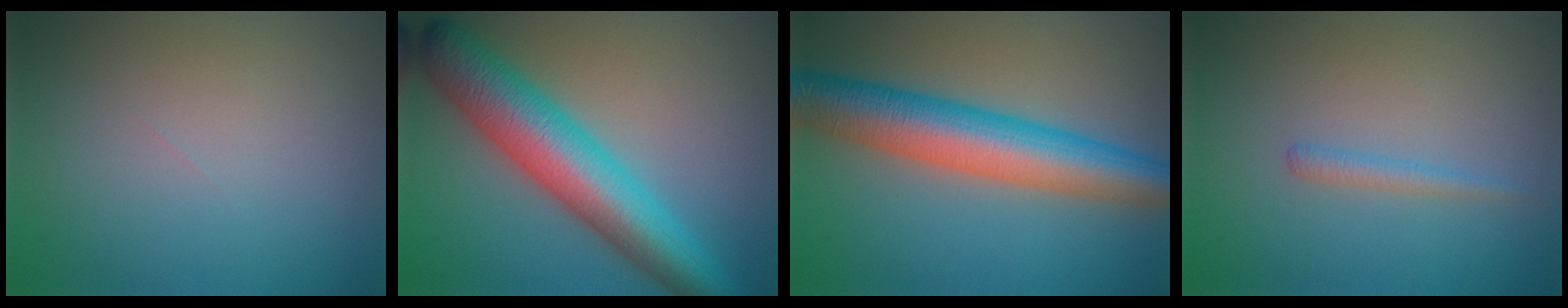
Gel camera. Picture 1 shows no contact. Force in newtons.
{"total": 9.6, "press": 9.6, "slide": 0.1}
{"total": 8.6, "press": 8.6, "slide": 0.2}
{"total": 1.1, "press": 1.1, "slide": 0.1}